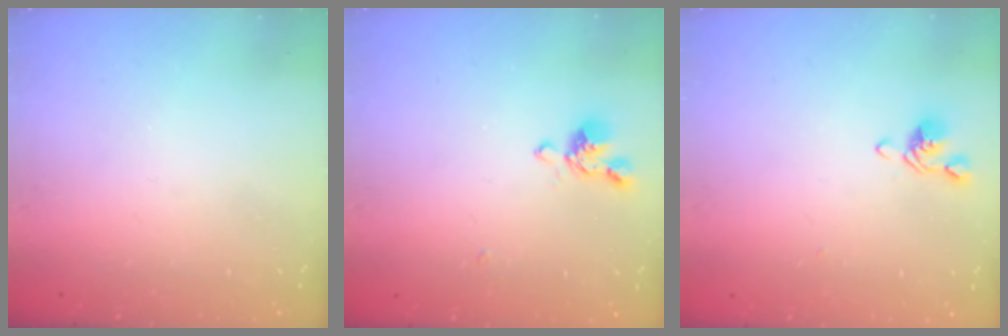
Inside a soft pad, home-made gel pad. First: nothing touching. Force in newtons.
{"total": 2.0, "press": 1.8, "slide": 0.8}
{"total": 0.0}